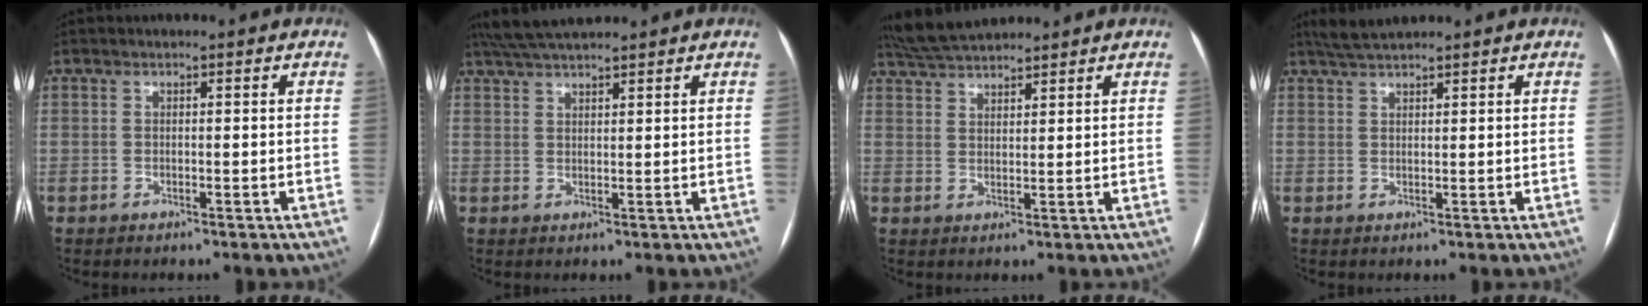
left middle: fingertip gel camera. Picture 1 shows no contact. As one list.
[{"total": 6.7, "force": [6.0, 0.5, 3.0], "torque": [-0.056, 0.036, 0.108]}, {"total": 6.9, "force": [6.4, 0.8, 2.2], "torque": [-0.048, 0.032, 0.121]}, {"total": 3.4, "force": [3.1, -0.1, 1.4], "torque": [-0.031, 0.017, 0.062]}]